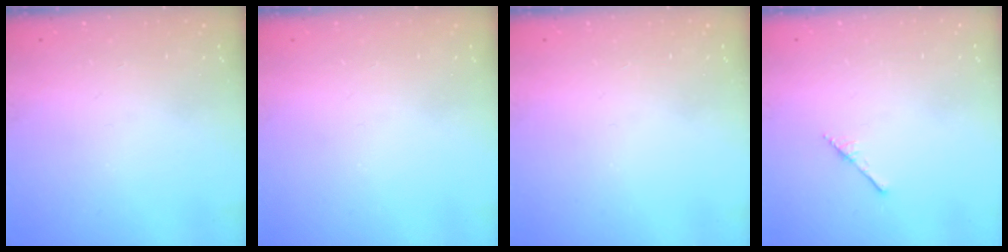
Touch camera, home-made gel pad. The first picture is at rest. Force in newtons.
{"total": 0.0}
{"total": 0.0}
{"total": 1.7, "press": 1.7, "slide": 0.1}